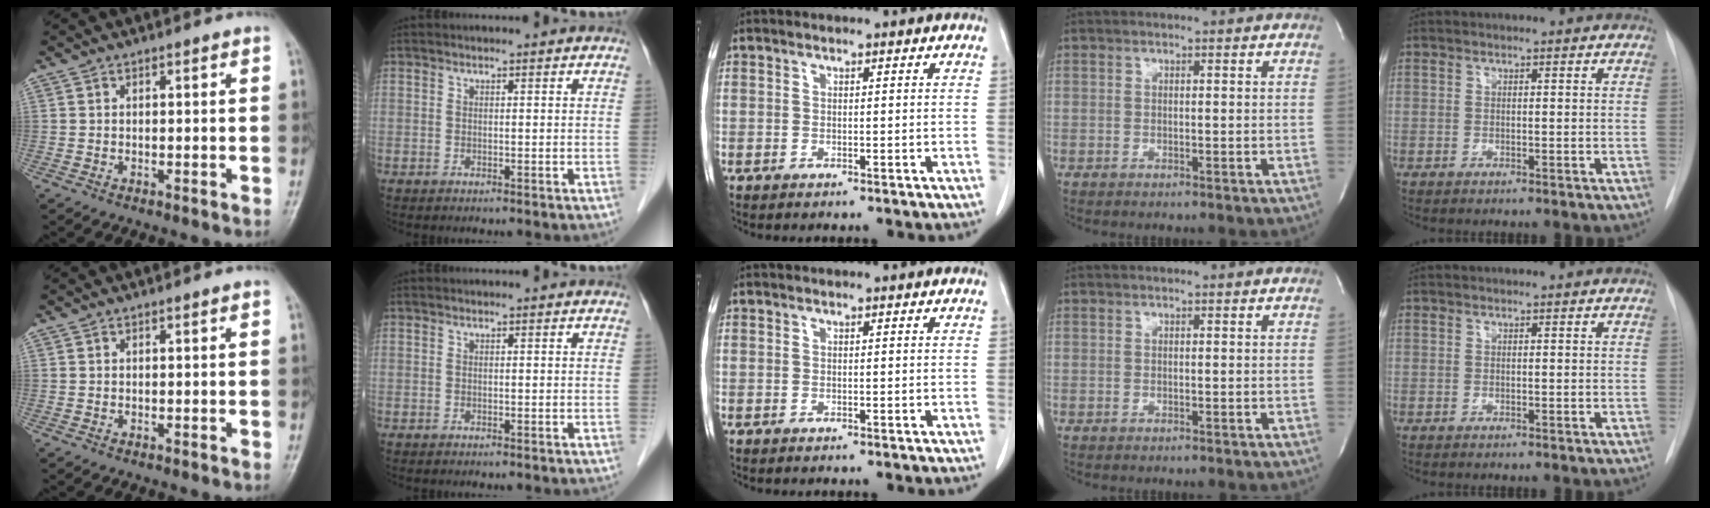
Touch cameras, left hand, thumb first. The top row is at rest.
{}